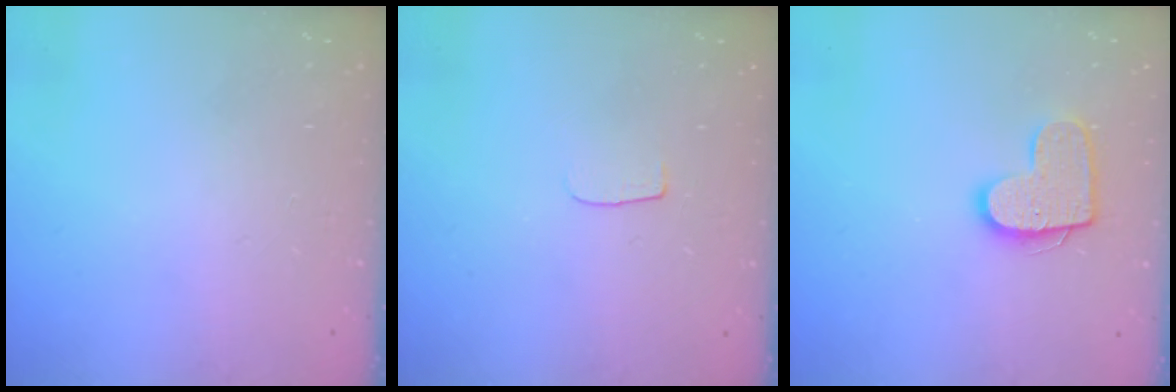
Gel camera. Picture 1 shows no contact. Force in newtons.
{"total": 3.3, "press": 3.3, "slide": 0.3}
{"total": 11.8, "press": 11.8, "slide": 0.6}